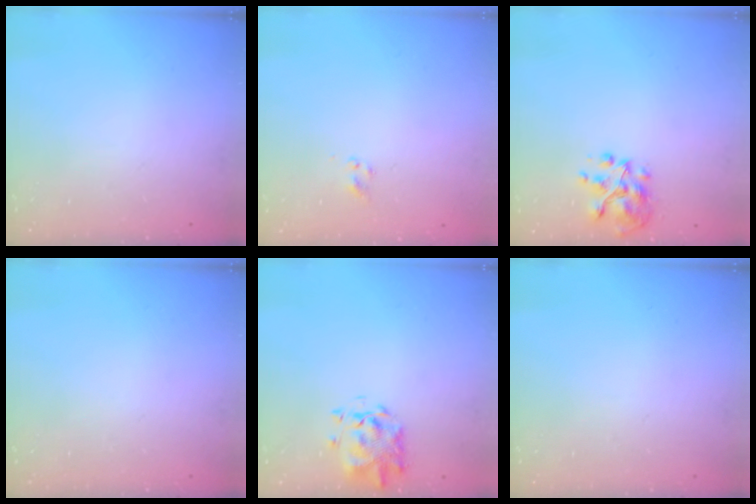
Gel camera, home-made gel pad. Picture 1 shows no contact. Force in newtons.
{"total": 1.9, "press": 1.7, "slide": 0.9}
{"total": 6.9, "press": 6.8, "slide": 0.9}
{"total": 0.0}
{"total": 2.1, "press": 2.1, "slide": 0.6}
{"total": 0.0}